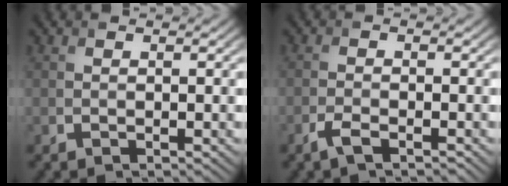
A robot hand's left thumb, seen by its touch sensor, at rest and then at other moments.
{"total": 2.3, "force": [-1.6, 0.5, 1.5], "torque": [-0.035, -0.001, -0.036]}